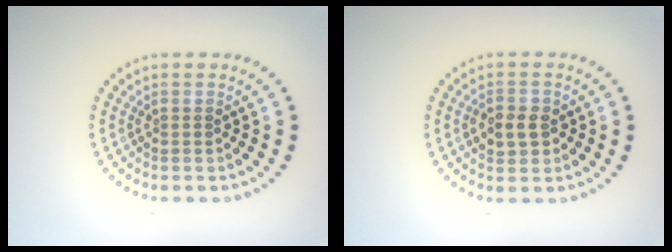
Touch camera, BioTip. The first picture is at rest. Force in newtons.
{"total": 2.6, "press": 2.6, "slide": 0.2}